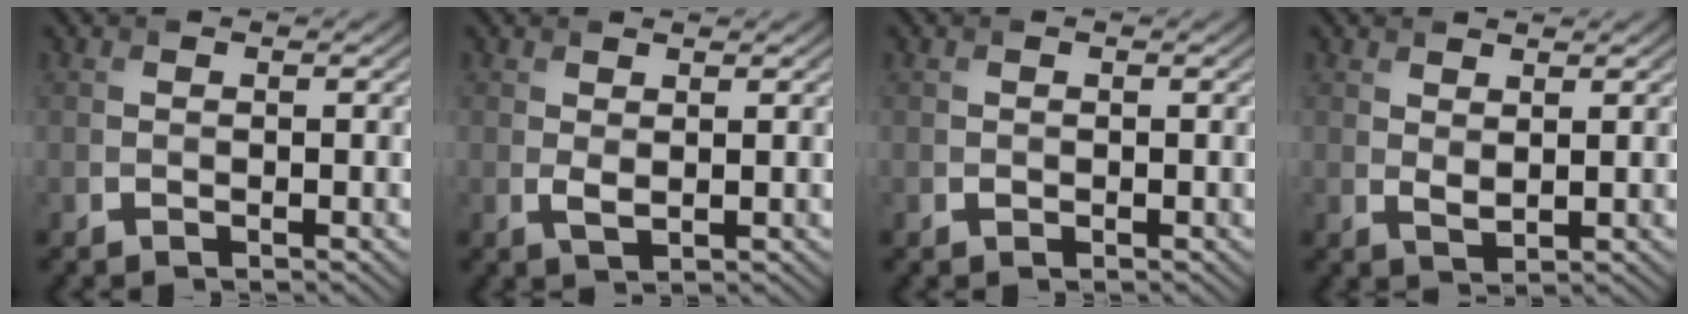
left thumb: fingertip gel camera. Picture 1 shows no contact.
{"total": 1.3, "force": [0.6, 0.4, 1.1], "torque": [-0.028, -0.004, 0.014]}
{"total": 0.0}
{"total": 1.6, "force": [1.2, 0.5, 1.0], "torque": [-0.025, -0.007, 0.026]}